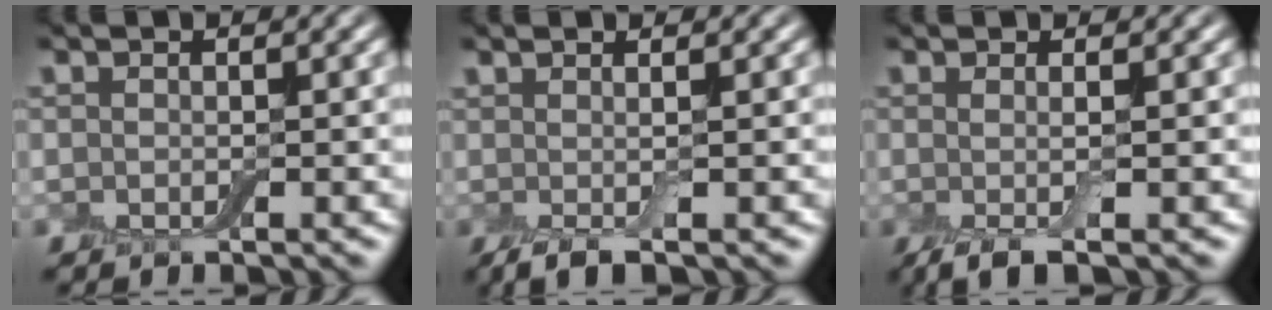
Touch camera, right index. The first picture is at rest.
{"total": 2.4, "force": [-0.3, 0.6, 2.3], "torque": [-0.031, 0.001, -0.008]}
{"total": 2.6, "force": [-0.5, 0.6, 2.5], "torque": [-0.038, -0.004, -0.014]}